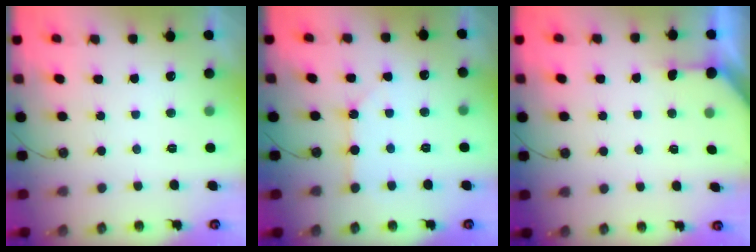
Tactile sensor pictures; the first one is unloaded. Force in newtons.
{"total": 2.5, "press": 2.5, "slide": 0.3}
{"total": 2.7, "press": 2.7, "slide": 0.3}